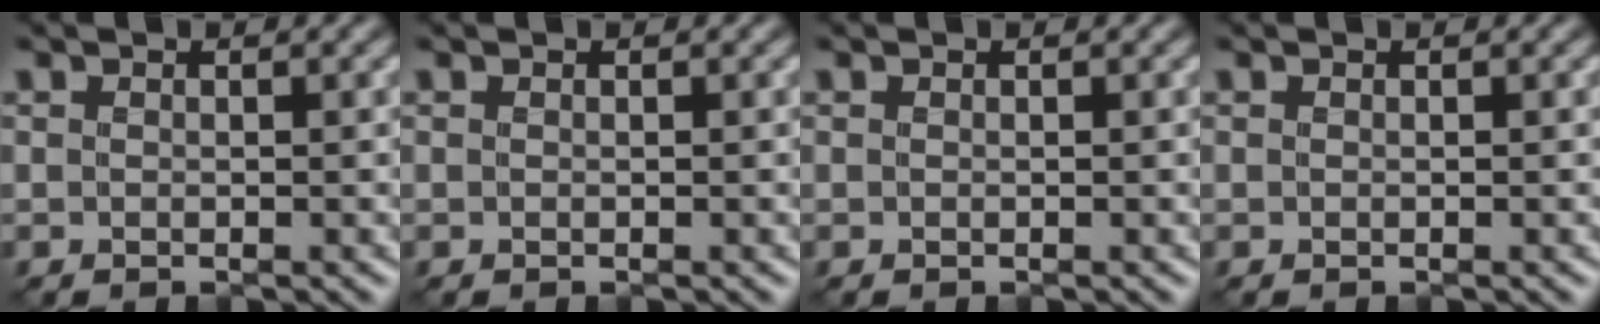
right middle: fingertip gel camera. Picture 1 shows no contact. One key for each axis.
{"total": 0.0}
{"total": 0.0}
{"total": 0.0}